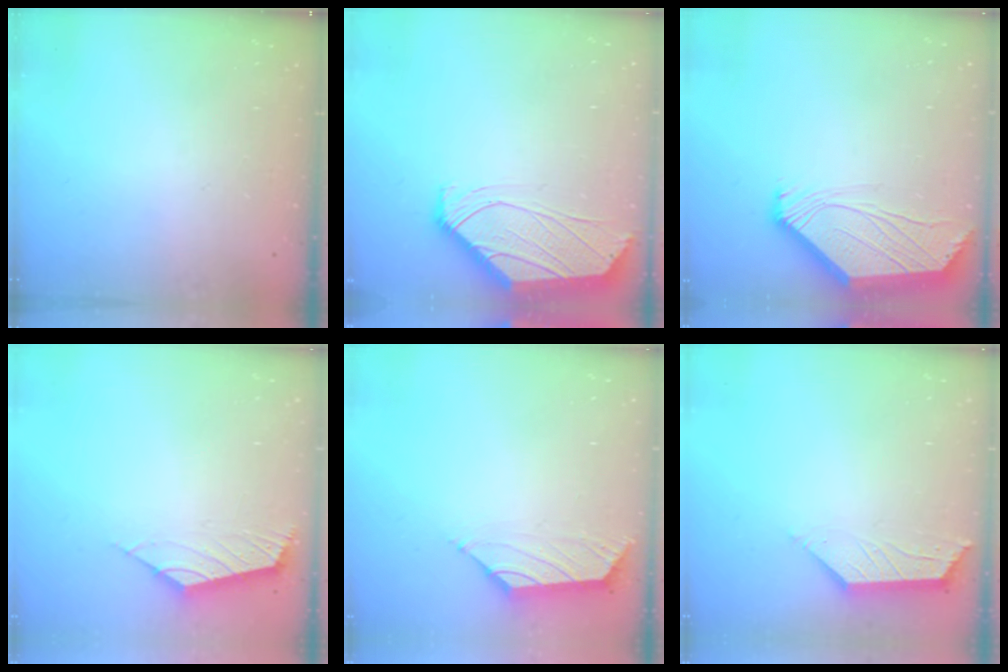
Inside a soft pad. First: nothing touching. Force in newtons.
{"total": 0.6, "press": 0.5, "slide": 0.2}
{"total": 2.5, "press": 2.4, "slide": 0.6}
{"total": 2.6, "press": 2.5, "slide": 0.6}
{"total": 1.7, "press": 1.6, "slide": 0.6}
{"total": 2.9, "press": 2.9, "slide": 0.5}